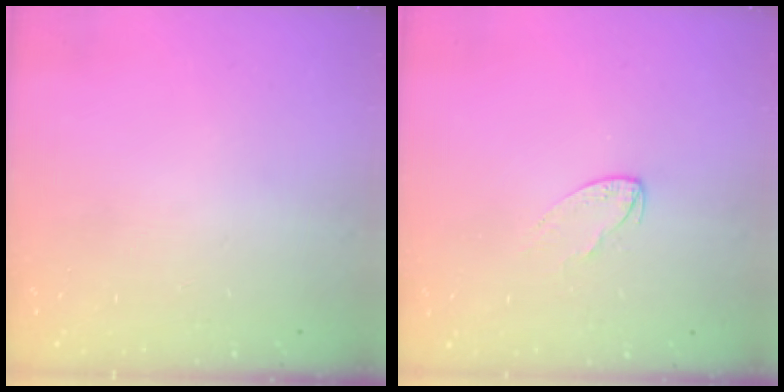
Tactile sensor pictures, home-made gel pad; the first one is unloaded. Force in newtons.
{"total": 4.5, "press": 4.5, "slide": 0.4}